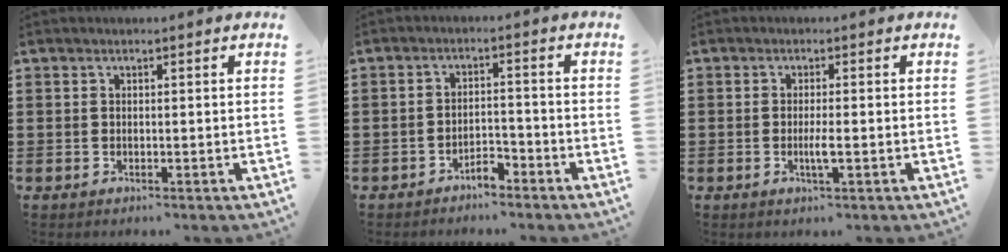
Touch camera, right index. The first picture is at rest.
{"total": 2.9, "force": [-2.7, 0.6, 1.0], "torque": [-0.022, 0.006, -0.054]}
{"total": 2.5, "force": [-0.7, 0.1, 2.5], "torque": [-0.050, -0.006, -0.015]}